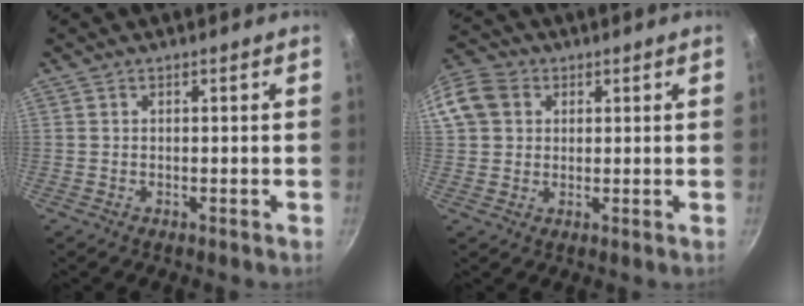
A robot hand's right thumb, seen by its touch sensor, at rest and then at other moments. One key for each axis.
{"total": 12.6, "fx": 3.2, "fy": 10.6, "fz": 5.9, "tx": -0.125, "ty": 0.028, "tz": 0.048}